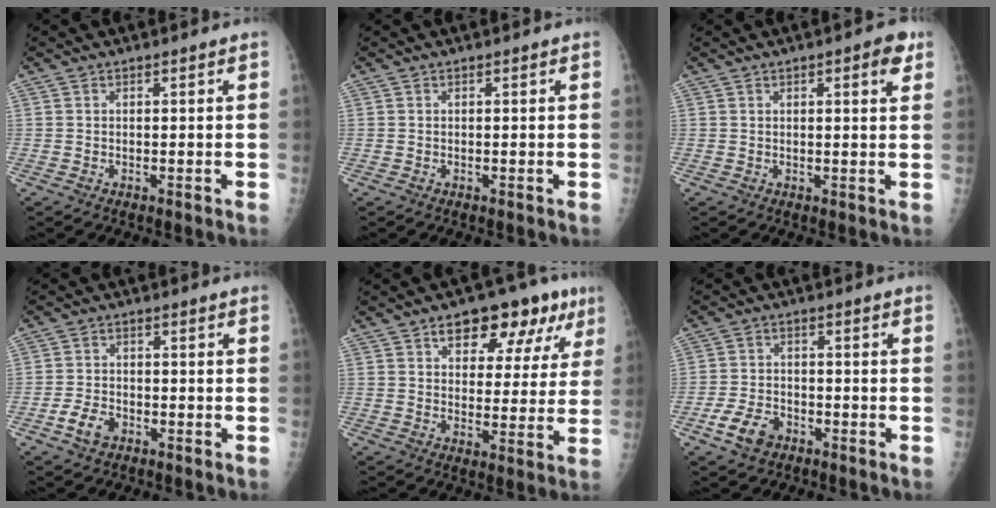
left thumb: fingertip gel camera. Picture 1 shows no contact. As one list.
[{"total": 0.0}, {"total": 4.2, "force": [2.0, 1.3, 3.4], "torque": [-0.036, -0.004, 0.022]}, {"total": 4.4, "force": [-2.3, 2.8, 2.4], "torque": [-0.042, 0.016, -0.042]}, {"total": 14.8, "force": [7.9, 7.7, 9.8], "torque": [-0.076, -0.010, 0.105]}, {"total": 6.3, "force": [-3.5, 4.1, 3.2], "torque": [-0.057, 0.020, -0.062]}]